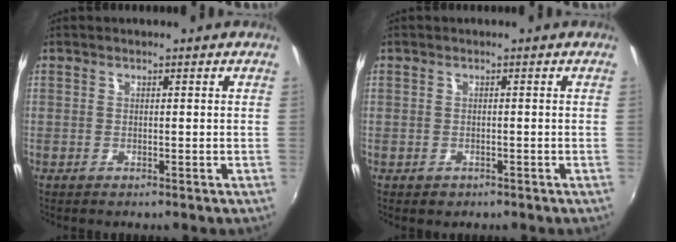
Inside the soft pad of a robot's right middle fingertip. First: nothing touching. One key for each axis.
{"total": 1.5, "fx": -0.7, "fy": 1.3, "fz": 0.2, "tx": -0.003, "ty": -0.003, "tz": -0.008}